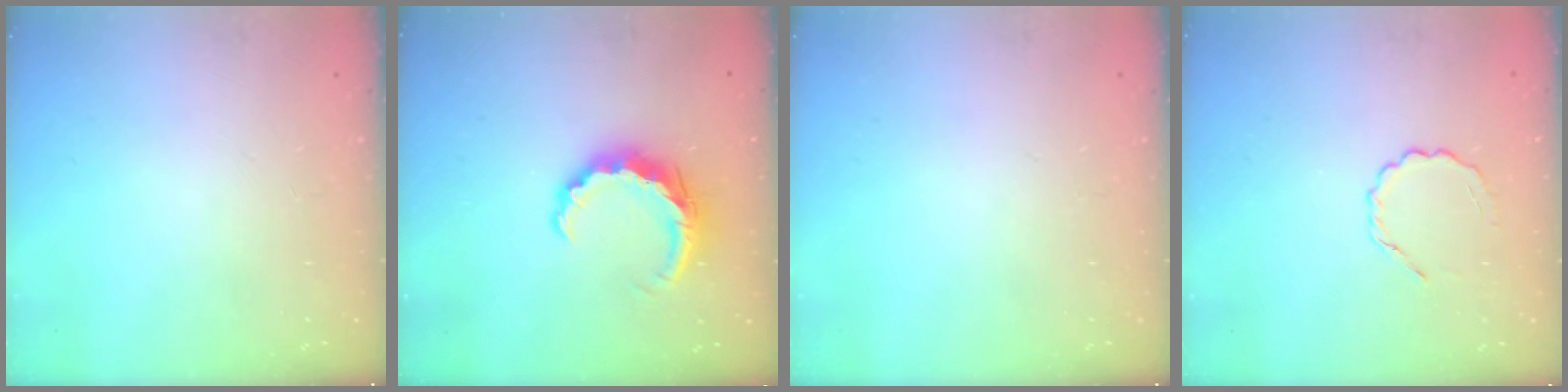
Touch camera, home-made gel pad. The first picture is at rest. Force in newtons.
{"total": 8.0, "press": 7.9, "slide": 1.1}
{"total": 0.0}
{"total": 2.5, "press": 2.3, "slide": 0.9}